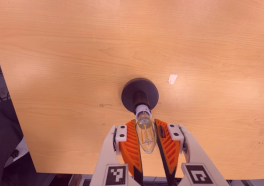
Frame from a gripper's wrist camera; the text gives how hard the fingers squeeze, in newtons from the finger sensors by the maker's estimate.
{"total": 14.4, "left": 16.1, "right": 12.7}